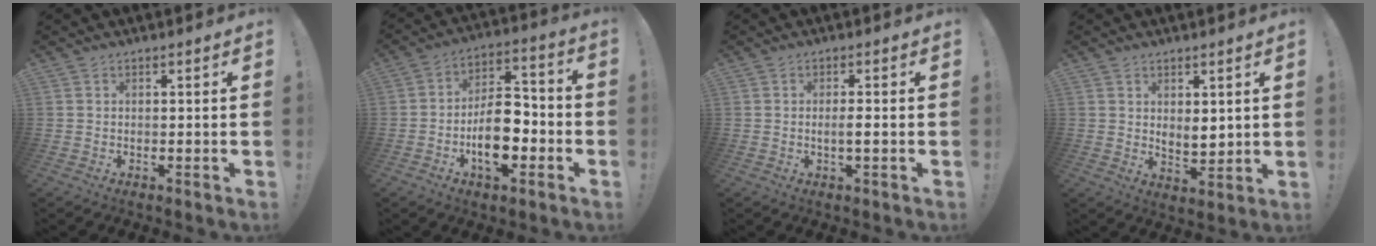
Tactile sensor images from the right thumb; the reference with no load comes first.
{"total": 14.4, "force": [-4.7, 8.3, 10.9], "torque": [-0.179, 0.026, -0.080]}
{"total": 2.5, "force": [-0.4, 0.3, 2.4], "torque": [-0.040, -0.002, -0.010]}
{"total": 5.2, "force": [2.9, 3.4, 2.5], "torque": [-0.027, -0.028, 0.050]}